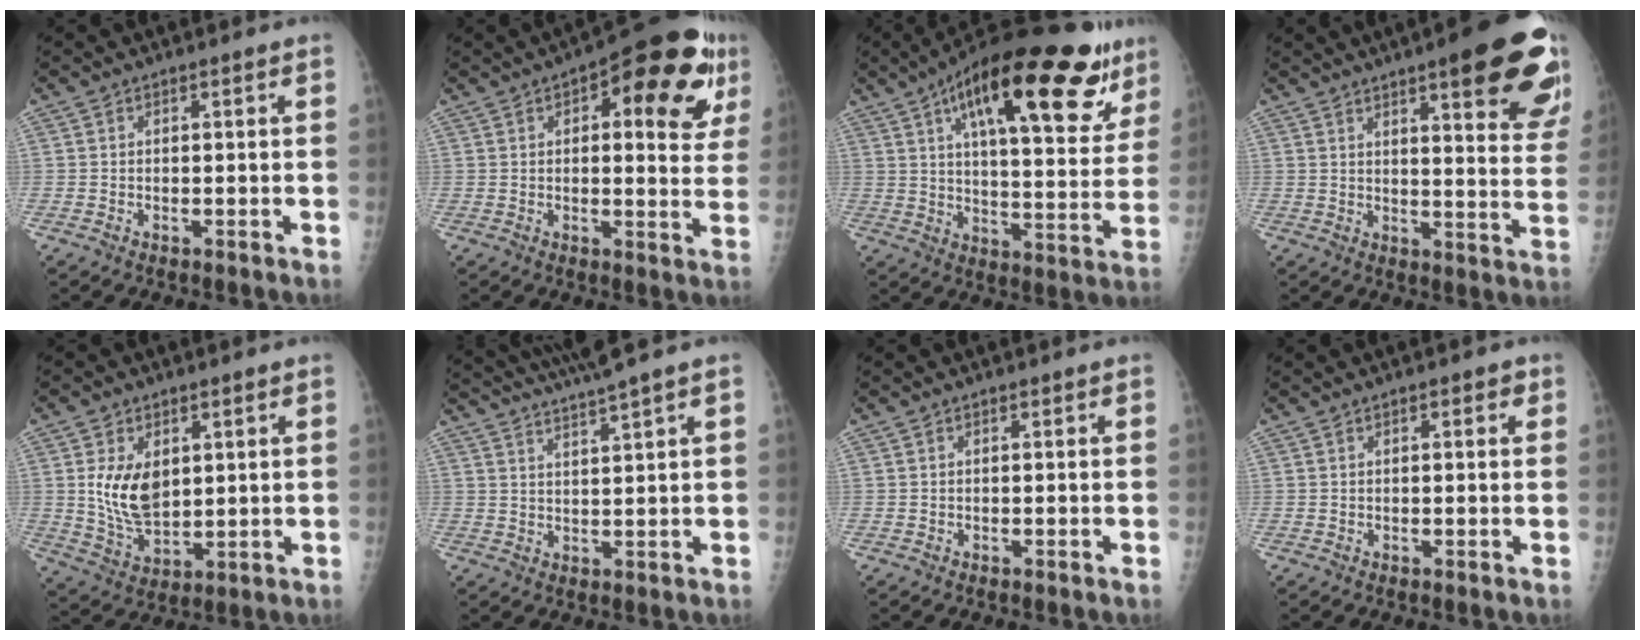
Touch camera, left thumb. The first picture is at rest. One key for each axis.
{"total": 19.0, "fx": 7.7, "fy": 7.5, "fz": 15.7, "tx": -0.170, "ty": -0.004, "tz": 0.092}
{"total": 28.9, "fx": 15.7, "fy": 10.2, "fz": 22.0, "tx": -0.300, "ty": -0.021, "tz": 0.233}
{"total": 21.2, "fx": 12.3, "fy": 4.7, "fz": 16.6, "tx": -0.185, "ty": -0.046, "tz": 0.148}
{"total": 10.1, "fx": 2.3, "fy": 6.5, "fz": 7.4, "tx": -0.114, "ty": -0.021, "tz": 0.059}
{"total": 8.2, "fx": 6.9, "fy": -1.3, "fz": 4.2, "tx": -0.066, "ty": -0.015, "tz": 0.118}
{"total": 0.0}
{"total": 1.9, "fx": 0.8, "fy": 0.8, "fz": 1.5, "tx": -0.013, "ty": 0.001, "tz": 0.008}